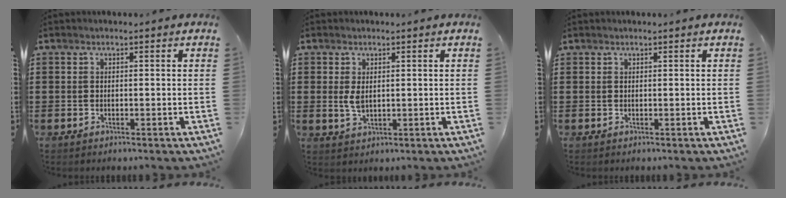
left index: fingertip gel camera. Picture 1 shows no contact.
{"total": 2.8, "force": [0.4, 1.5, 2.3], "torque": [-0.063, -0.001, 0.001]}
{"total": 0.0}